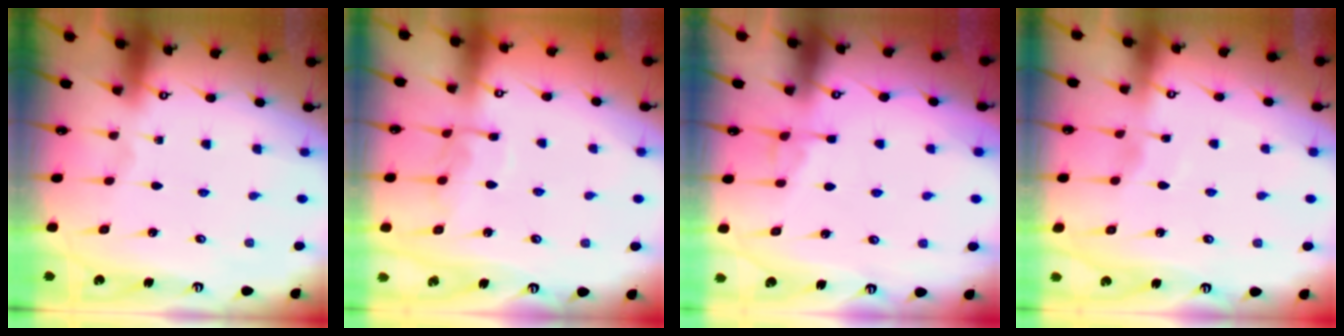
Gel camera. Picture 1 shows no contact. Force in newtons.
{"total": 7.8, "press": 7.7, "slide": 0.6}
{"total": 4.1, "press": 4.1, "slide": 0.5}
{"total": 3.3, "press": 3.3, "slide": 0.4}